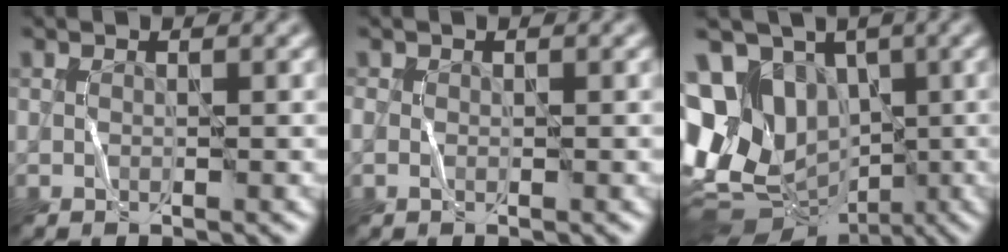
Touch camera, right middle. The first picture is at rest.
{"total": 0.0}
{"total": 11.4, "force": [0.9, 9.7, 5.8], "torque": [-0.117, 0.008, 0.021]}